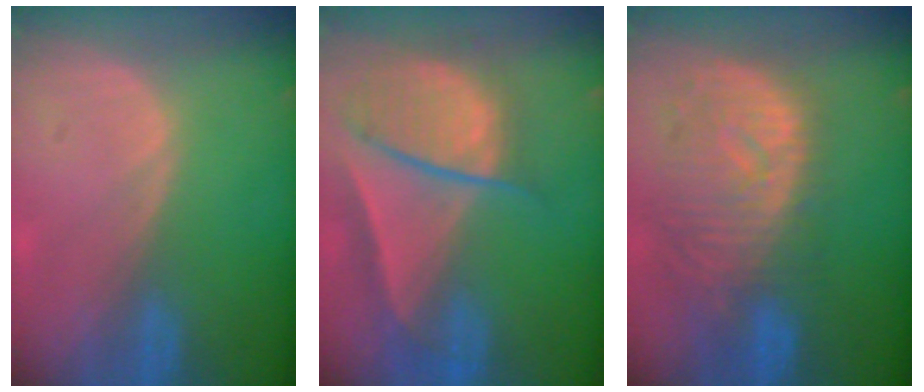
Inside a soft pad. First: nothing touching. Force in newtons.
{"total": 9.3, "press": 8.1, "slide": 4.7}
{"total": 11.3, "press": 9.9, "slide": 5.6}